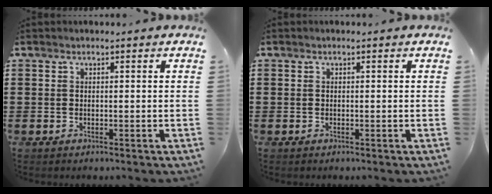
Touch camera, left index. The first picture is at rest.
{"total": 0.0}